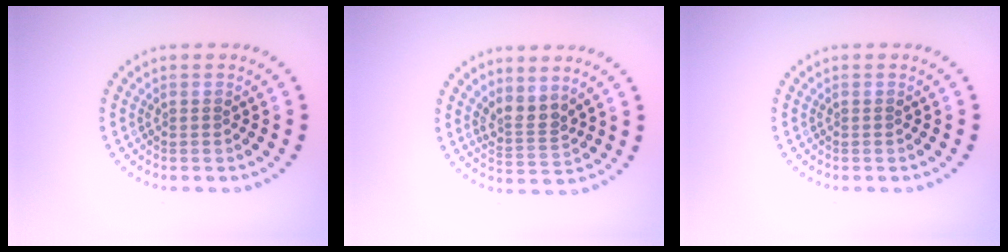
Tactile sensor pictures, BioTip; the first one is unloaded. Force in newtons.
{"total": 2.5, "press": 1.9, "slide": 1.7}
{"total": 0.0}